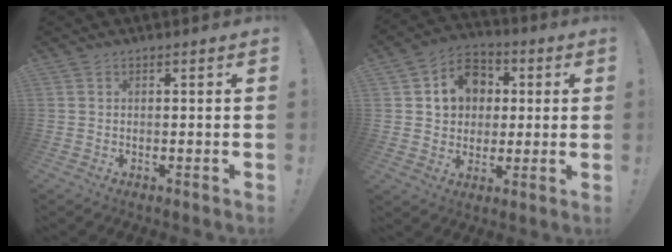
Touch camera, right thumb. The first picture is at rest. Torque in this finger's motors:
{"motor_torque": [-0.25, 0.52, -0.02, 0.15, 0.24]}